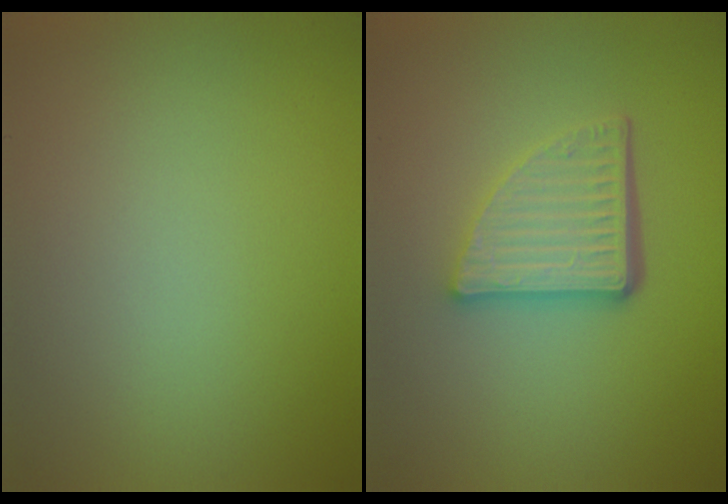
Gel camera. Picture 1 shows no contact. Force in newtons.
{"total": 5.1, "press": 3.6, "slide": 3.6}